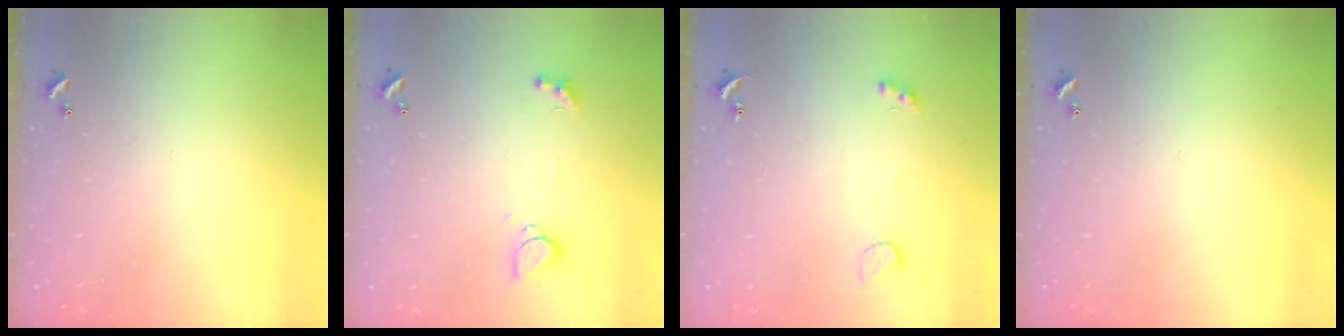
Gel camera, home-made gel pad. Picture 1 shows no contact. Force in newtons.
{"total": 1.0, "press": 0.9, "slide": 0.4}
{"total": 2.1, "press": 1.9, "slide": 1.0}
{"total": 0.0}